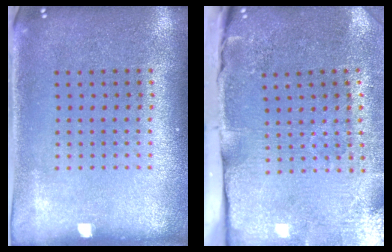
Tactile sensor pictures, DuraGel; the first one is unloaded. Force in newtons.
{"total": 4.9, "press": 3.9, "slide": 2.9}